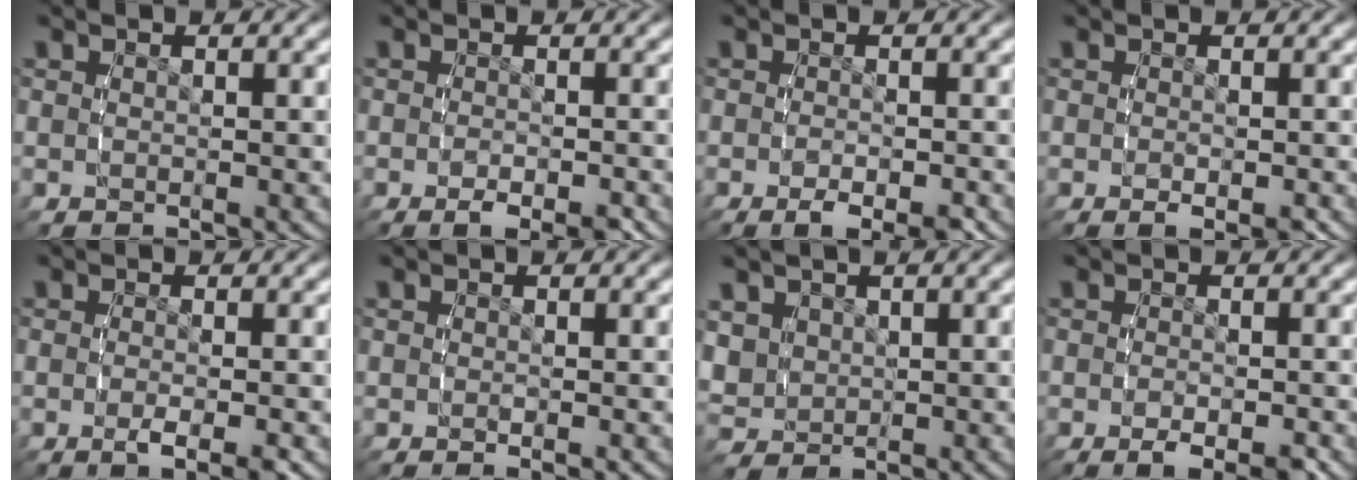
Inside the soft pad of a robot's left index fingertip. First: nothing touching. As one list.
[{"total": 2.6, "force": [-1.6, 0.9, 1.9], "torque": [-0.039, -0.011, -0.024]}, {"total": 3.0, "force": [-1.8, 1.0, 2.2], "torque": [-0.044, -0.013, -0.026]}, {"total": 1.7, "force": [-0.8, 0.4, 1.4], "torque": [-0.024, -0.007, -0.009]}, {"total": 2.8, "force": [-1.2, 0.5, 2.5], "torque": [-0.046, -0.009, -0.017]}, {"total": 0.6, "force": [-0.3, 0.0, 0.6], "torque": [-0.012, -0.003, -0.003]}, {"total": 4.2, "force": [0.8, 3.8, 1.4], "torque": [-0.066, -0.016, 0.026]}, {"total": 2.9, "force": [-1.7, 1.0, 2.2], "torque": [-0.043, -0.012, -0.022]}]